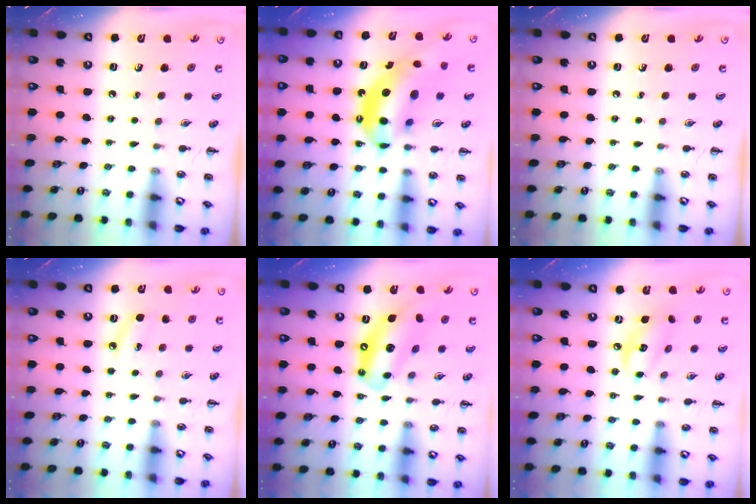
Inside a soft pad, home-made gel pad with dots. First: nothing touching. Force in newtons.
{"total": 15.9, "press": 15.2, "slide": 4.4}
{"total": 0.0}
{"total": 4.5, "press": 4.3, "slide": 1.4}
{"total": 12.8, "press": 12.3, "slide": 3.5}
{"total": 8.9, "press": 8.7, "slide": 1.6}